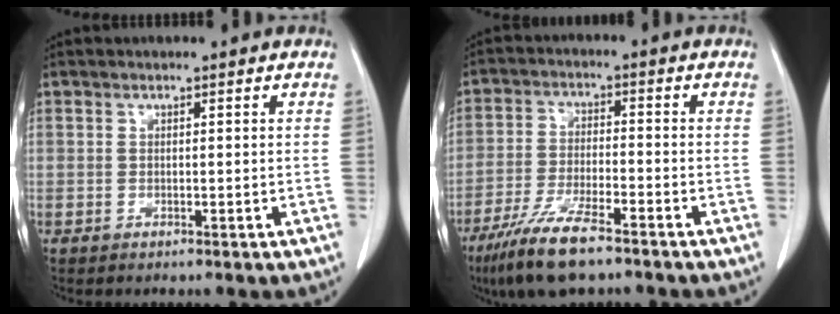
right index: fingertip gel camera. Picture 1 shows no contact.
{"total": 10.3, "force": [-7.3, 1.8, 7.0], "torque": [-0.137, -0.024, -0.131]}